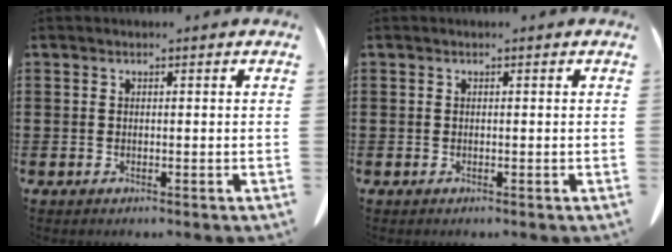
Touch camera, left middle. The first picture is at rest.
{"total": 0.0}